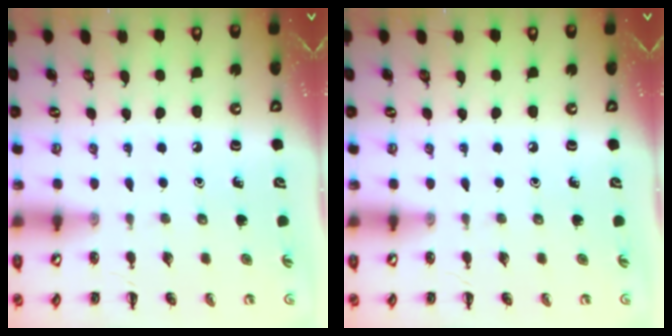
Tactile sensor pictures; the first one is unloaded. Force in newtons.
{"total": 0.0}